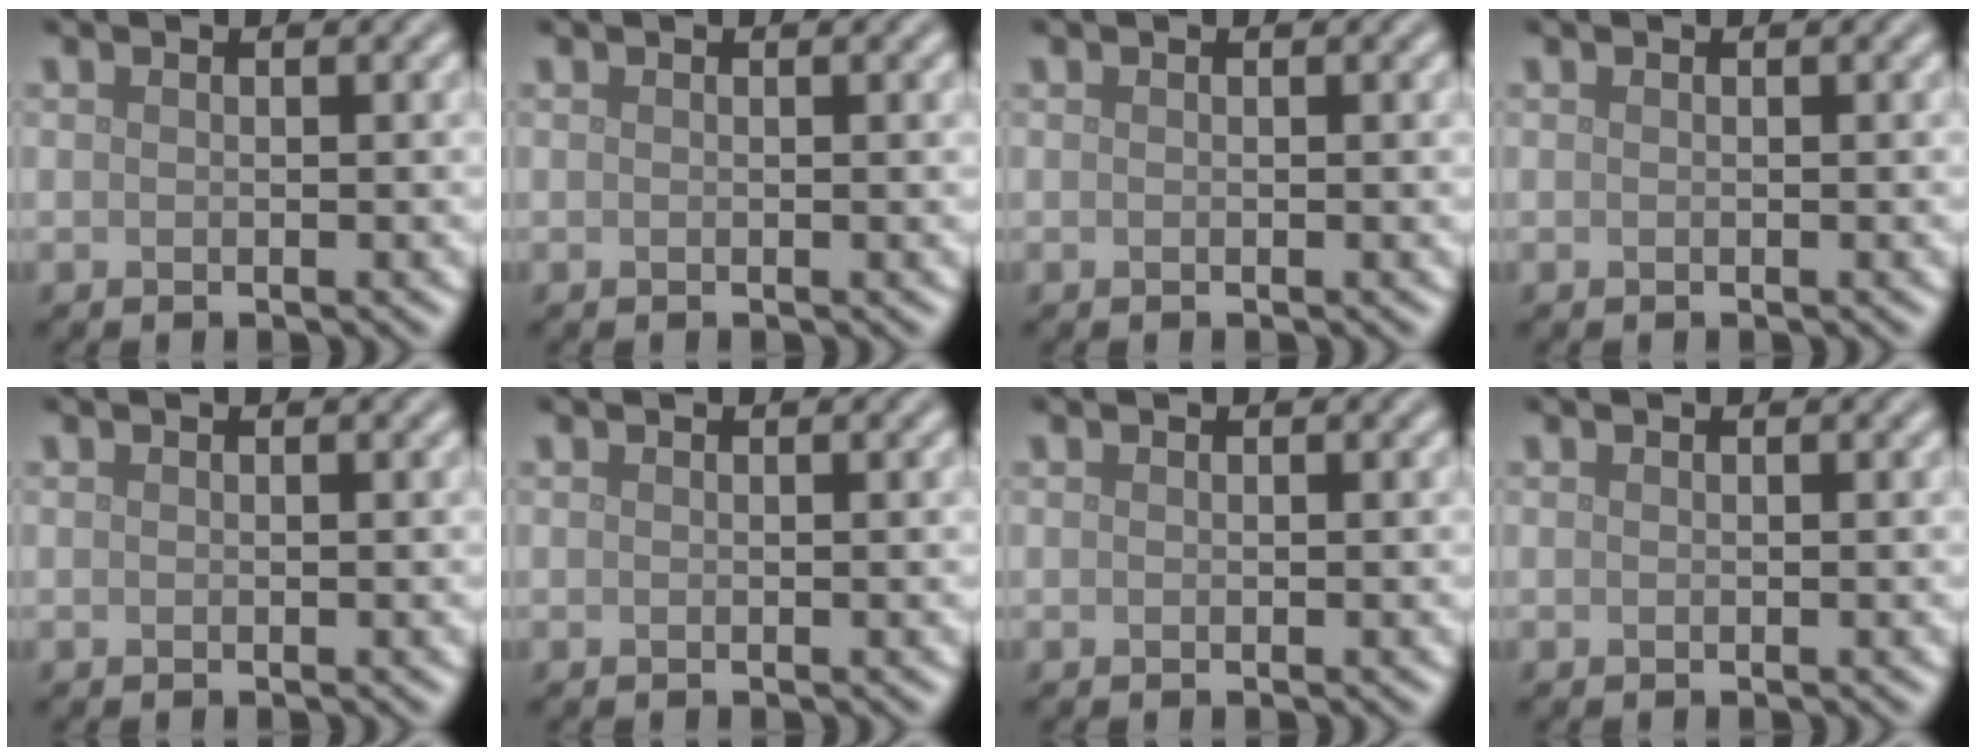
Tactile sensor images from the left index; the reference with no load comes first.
{"total": 0.0}
{"total": 0.0}
{"total": 0.0}
{"total": 0.0}
{"total": 0.0}
{"total": 0.0}
{"total": 0.0}